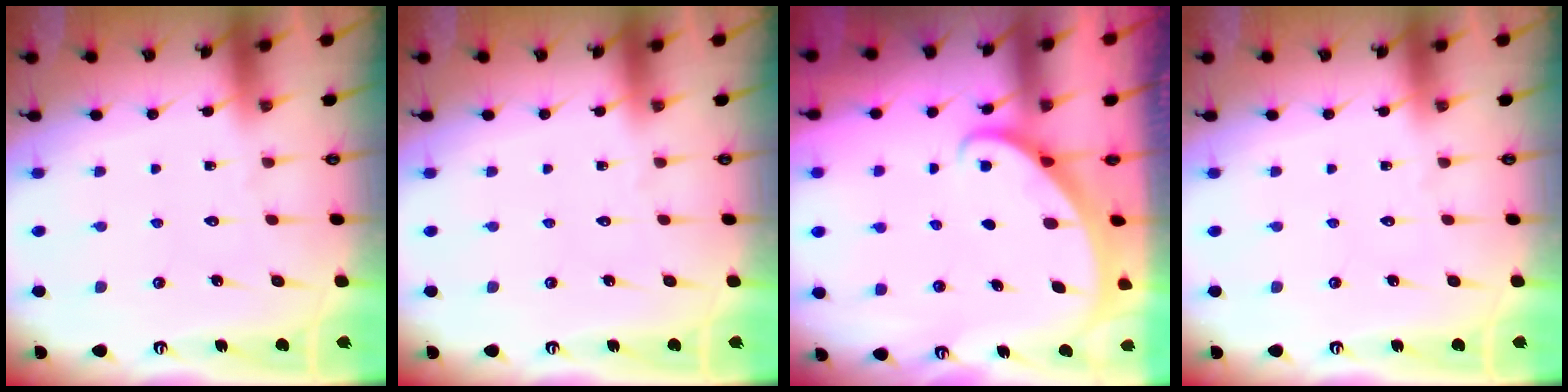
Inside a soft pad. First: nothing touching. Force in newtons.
{"total": 0.0}
{"total": 1.8, "press": 1.8, "slide": 0.1}
{"total": 0.0}